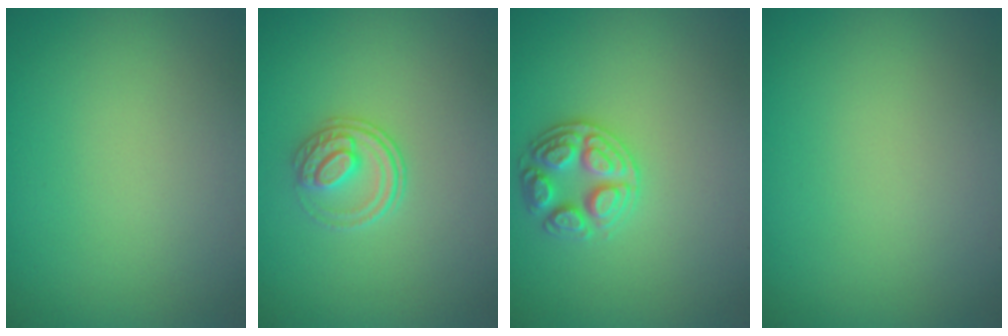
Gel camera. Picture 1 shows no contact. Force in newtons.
{"total": 2.3, "press": 1.7, "slide": 1.5}
{"total": 2.7, "press": 2.7, "slide": 0.5}
{"total": 0.0}